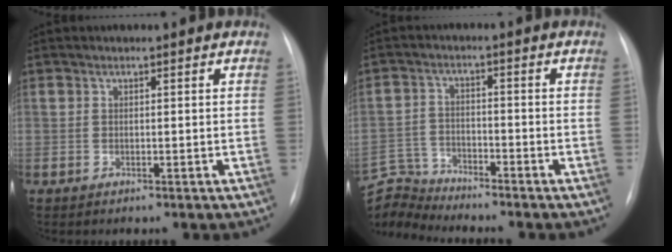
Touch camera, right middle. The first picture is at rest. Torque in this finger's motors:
{"motor_torque": [-0.36, -0.07, -0.15, -0.06]}